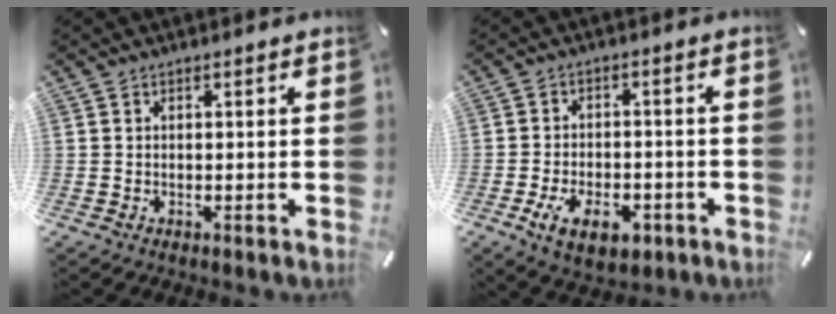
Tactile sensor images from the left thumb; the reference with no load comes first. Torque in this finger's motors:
{"motor_torque": [-0.38, 1.99, 0.59, 0.19, 0.08]}